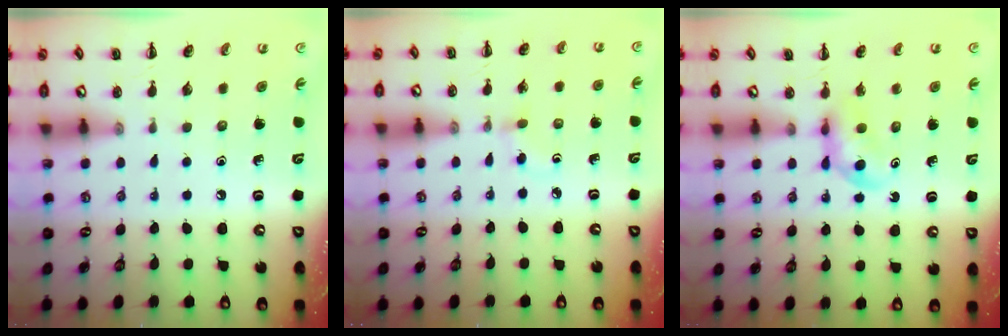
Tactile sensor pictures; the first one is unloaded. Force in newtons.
{"total": 2.7, "press": 2.4, "slide": 1.1}
{"total": 4.1, "press": 4.0, "slide": 0.9}